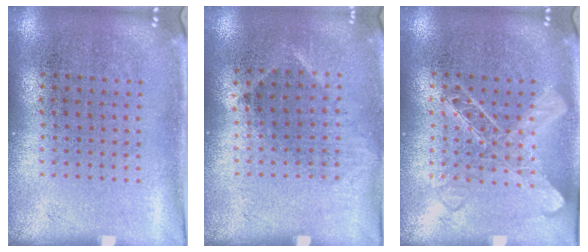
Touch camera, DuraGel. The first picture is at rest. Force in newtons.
{"total": 1.1, "press": 0.9, "slide": 0.7}
{"total": 1.4, "press": 1.4, "slide": 0.3}